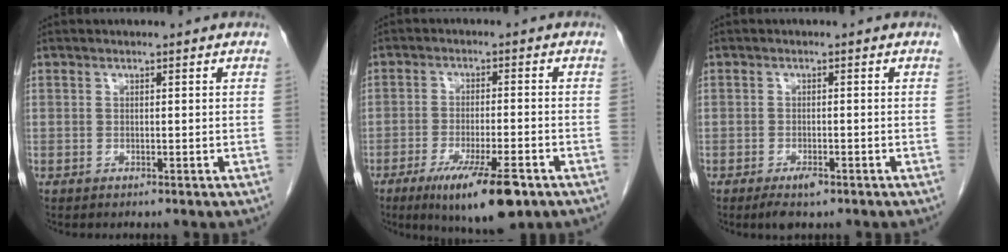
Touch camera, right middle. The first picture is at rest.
{"total": 11.2, "force": [-6.6, 1.6, 8.8], "torque": [-0.146, -0.025, -0.101]}
{"total": 2.8, "force": [-1.7, 0.9, 2.1], "torque": [-0.039, -0.002, -0.027]}